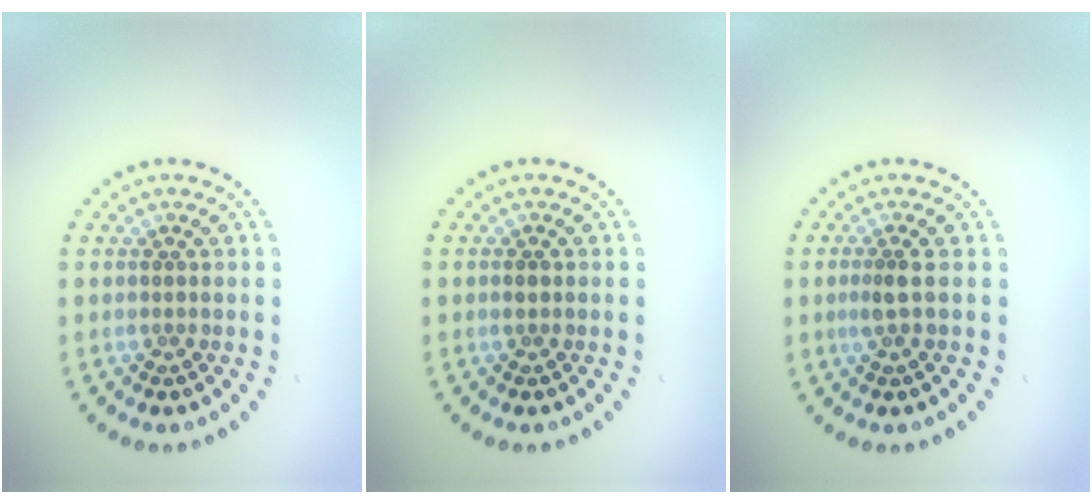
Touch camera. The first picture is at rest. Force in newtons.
{"total": 0.7, "press": 0.7, "slide": 0.1}
{"total": 1.5, "press": 1.1, "slide": 1.0}